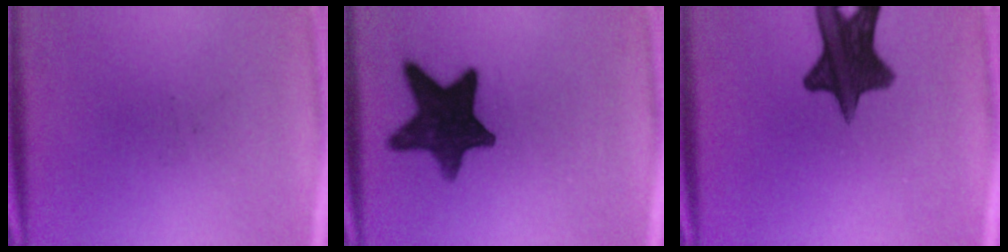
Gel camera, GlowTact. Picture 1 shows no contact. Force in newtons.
{"total": 13.6}
{"total": 12.8}